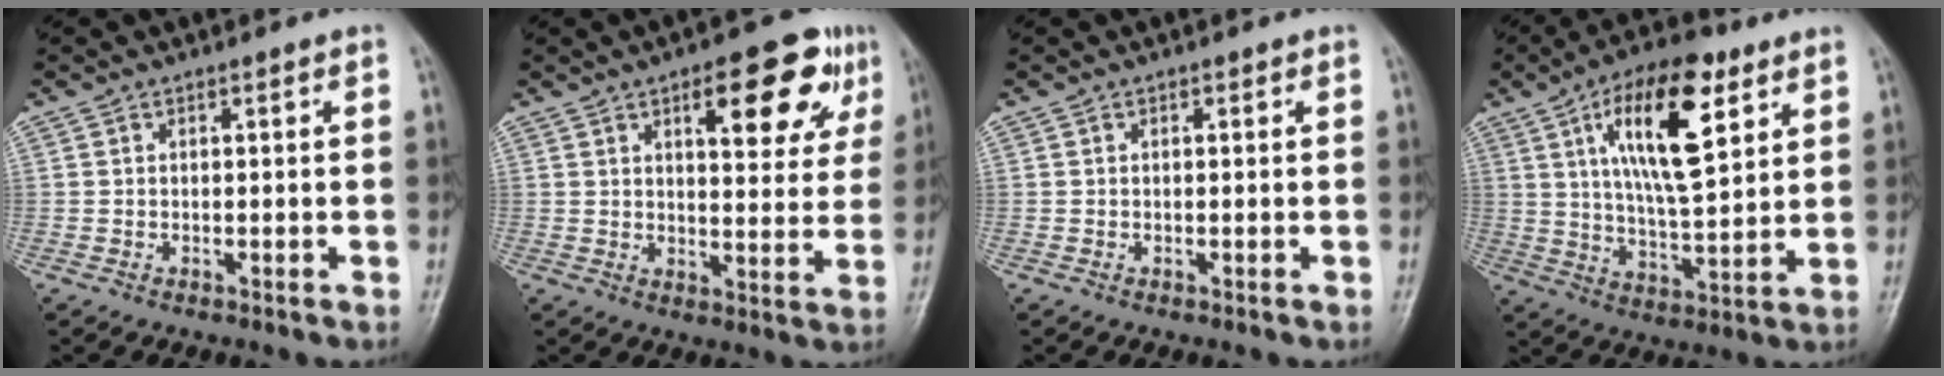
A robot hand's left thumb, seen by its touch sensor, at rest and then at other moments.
{"total": 13.5, "force": [6.6, 5.5, 10.4], "torque": [-0.093, -0.016, 0.081]}
{"total": 0.0}
{"total": 17.8, "force": [7.6, 6.6, 14.8], "torque": [-0.227, -0.024, 0.126]}